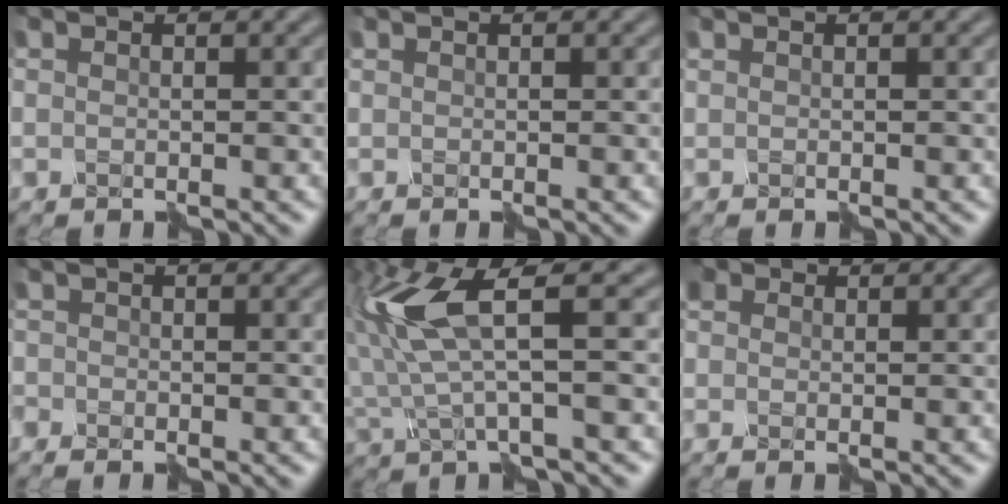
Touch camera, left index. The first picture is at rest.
{"total": 0.0}
{"total": 0.0}
{"total": 1.7, "force": [-1.6, 0.7, 0.3], "torque": [-0.009, -0.003, -0.031]}
{"total": 6.3, "force": [0.6, 1.0, 6.2], "torque": [-0.150, 0.002, 0.020]}
{"total": 3.2, "force": [0.9, 2.2, 2.0], "torque": [-0.049, 0.006, 0.008]}